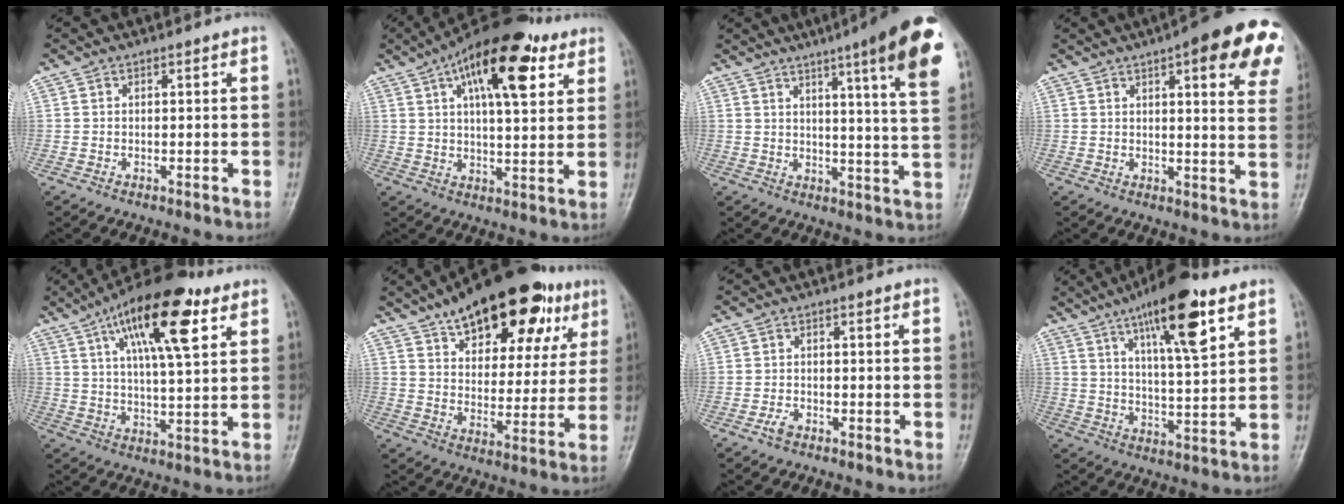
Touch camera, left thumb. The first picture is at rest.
{"total": 18.8, "force": [8.7, 7.6, 14.8], "torque": [-0.203, -0.008, 0.131]}
{"total": 17.1, "force": [9.3, 1.7, 14.3], "torque": [-0.172, -0.039, 0.110]}
{"total": 18.4, "force": [9.3, 5.1, 15.1], "torque": [-0.164, -0.022, 0.100]}
{"total": 17.9, "force": [8.4, 5.9, 14.7], "torque": [-0.217, -0.016, 0.135]}
{"total": 24.8, "force": [14.3, 11.9, 16.3], "torque": [-0.201, -0.014, 0.213]}
{"total": 1.9, "force": [-1.3, 1.1, 1.0], "torque": [-0.021, 0.005, -0.025]}
{"total": 15.7, "force": [8.5, 4.0, 12.6], "torque": [-0.187, -0.031, 0.137]}